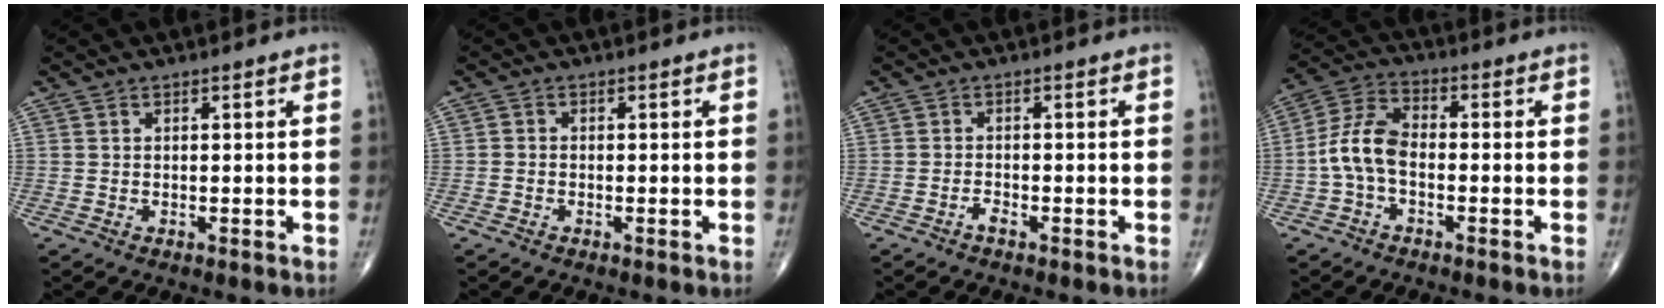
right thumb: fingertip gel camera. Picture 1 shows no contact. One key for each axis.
{"total": 0.7, "fx": -0.4, "fy": 0.5, "fz": 0.3, "tx": -0.002, "ty": 0.001, "tz": -0.012}
{"total": 1.2, "fx": -0.9, "fy": 0.3, "fz": 0.7, "tx": -0.012, "ty": 0.008, "tz": -0.018}
{"total": 8.1, "fx": -1.7, "fy": 4.5, "fz": 6.4, "tx": -0.132, "ty": 0.030, "tz": -0.044}